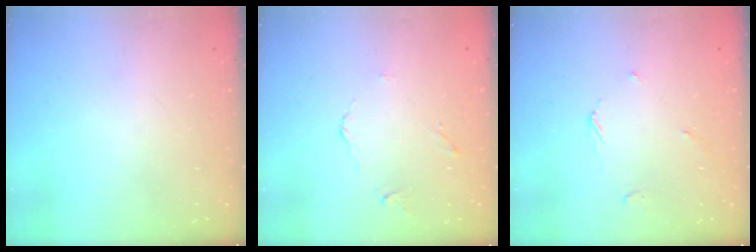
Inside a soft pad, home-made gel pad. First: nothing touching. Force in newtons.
{"total": 2.7, "press": 2.7, "slide": 0.5}
{"total": 2.6, "press": 2.6, "slide": 0.5}